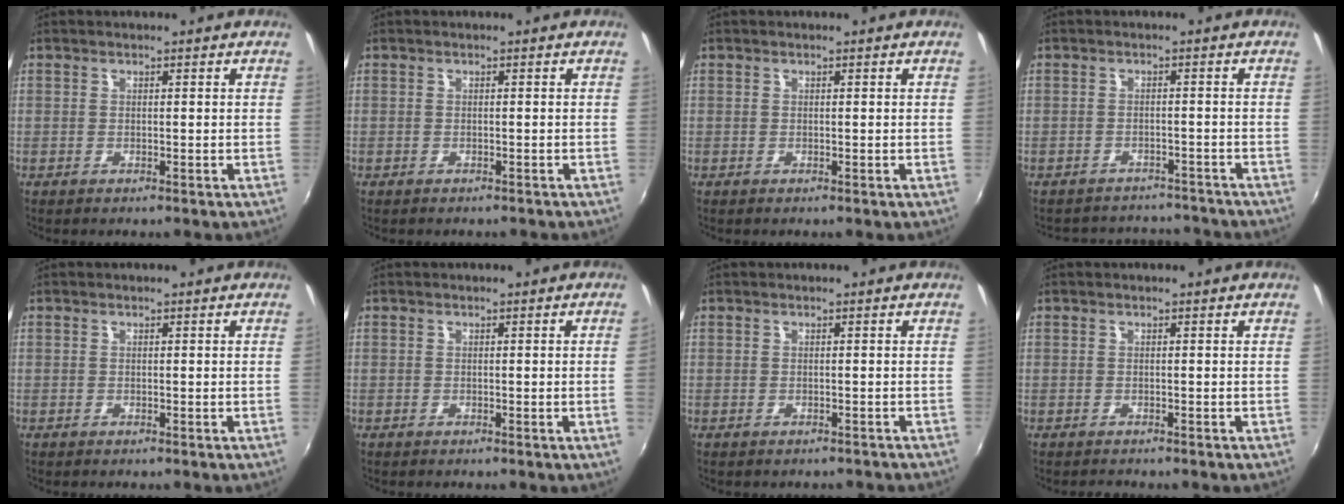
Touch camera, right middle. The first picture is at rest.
{"total": 1.1, "force": [-1.0, 0.4, 0.3], "torque": [-0.010, -0.003, -0.012]}
{"total": 0.0}
{"total": 9.1, "force": [-8.2, 3.7, 1.4], "torque": [-0.034, 0.025, -0.102]}
{"total": 0.0}
{"total": 0.9, "force": [-0.1, -0.5, 0.7], "torque": [-0.007, -0.003, -0.002]}
{"total": 2.2, "force": [-1.9, 0.9, 0.6], "torque": [-0.012, -0.008, -0.023]}
{"total": 1.0, "force": [-0.9, 0.3, 0.0], "torque": [-0.004, -0.003, -0.015]}